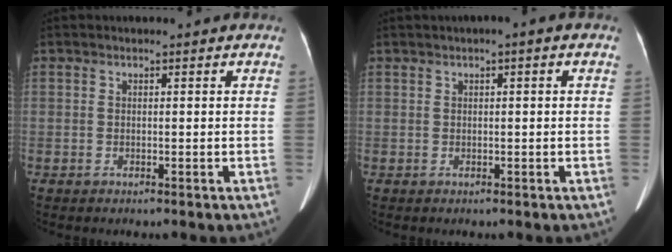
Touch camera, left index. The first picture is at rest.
{"total": 1.1, "force": [-0.9, -0.1, 0.7], "torque": [-0.011, 0.005, -0.020]}